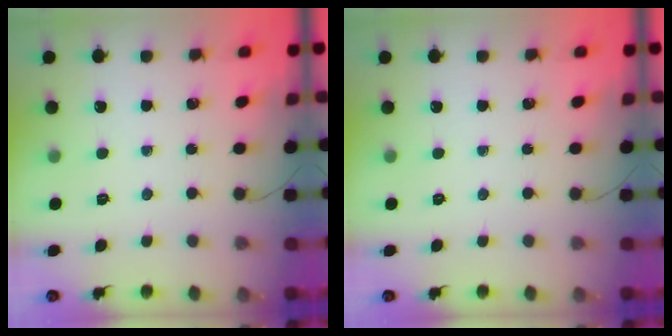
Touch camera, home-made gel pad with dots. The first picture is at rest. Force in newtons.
{"total": 0.0}